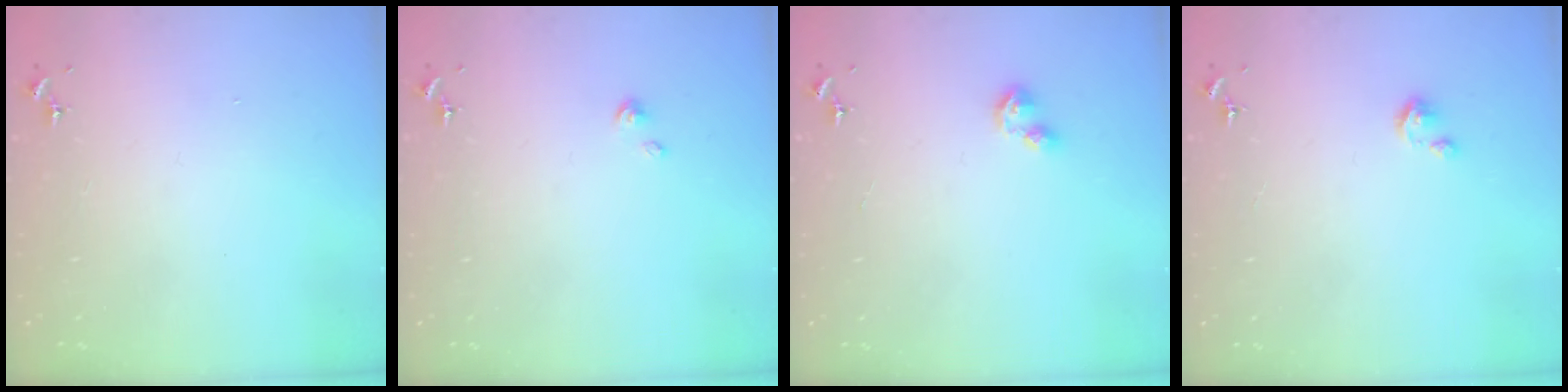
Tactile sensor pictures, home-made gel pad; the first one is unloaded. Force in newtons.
{"total": 2.9, "press": 2.9, "slide": 0.2}
{"total": 3.7, "press": 3.7, "slide": 0.4}
{"total": 3.0, "press": 2.9, "slide": 0.2}